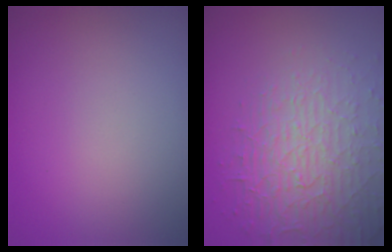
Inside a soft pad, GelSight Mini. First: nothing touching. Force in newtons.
{"total": 4.2, "press": 4.0, "slide": 1.3}